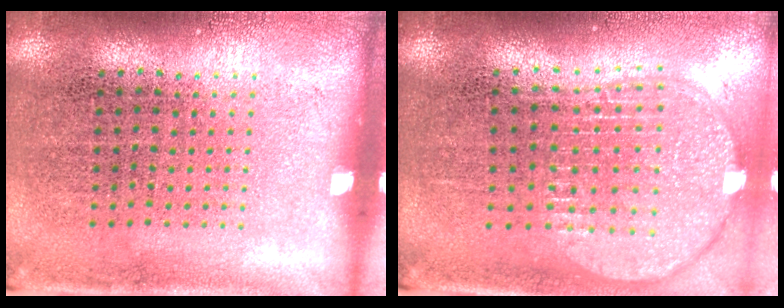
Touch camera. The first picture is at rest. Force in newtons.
{"total": 2.0, "press": 1.7, "slide": 1.1}